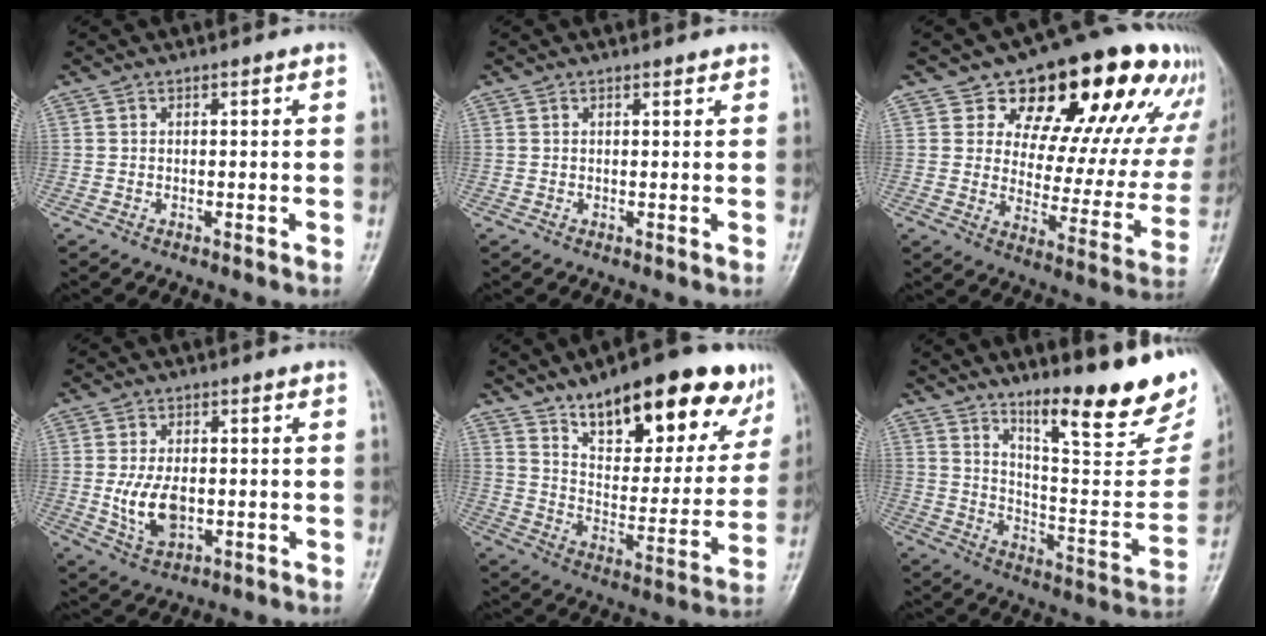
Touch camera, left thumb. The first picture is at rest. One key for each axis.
{"total": 0.8, "fx": 0.7, "fy": 0.4, "fz": 0.2, "tx": -0.002, "ty": -0.005, "tz": 0.007}
{"total": 24.9, "fx": 14.3, "fy": 12.5, "fz": 16.0, "tx": -0.164, "ty": -0.039, "tz": 0.200}
{"total": 7.8, "fx": -0.8, "fy": 4.7, "fz": 6.2, "tx": -0.112, "ty": -0.006, "tz": -0.008}
{"total": 25.1, "fx": 15.8, "fy": 9.7, "fz": 16.9, "tx": -0.191, "ty": -0.051, "tz": 0.238}
{"total": 23.1, "fx": 16.4, "fy": 4.9, "fz": 15.6, "tx": -0.189, "ty": -0.104, "tz": 0.243}